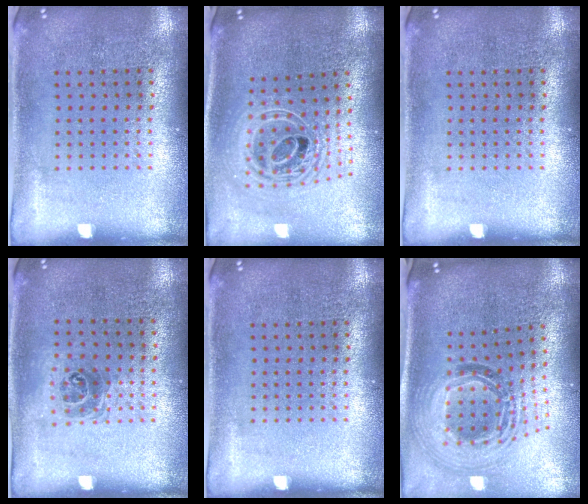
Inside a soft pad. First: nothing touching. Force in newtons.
{"total": 2.3, "press": 1.8, "slide": 1.5}
{"total": 0.0}
{"total": 1.0, "press": 0.8, "slide": 0.5}
{"total": 0.0}
{"total": 1.9, "press": 1.6, "slide": 1.0}